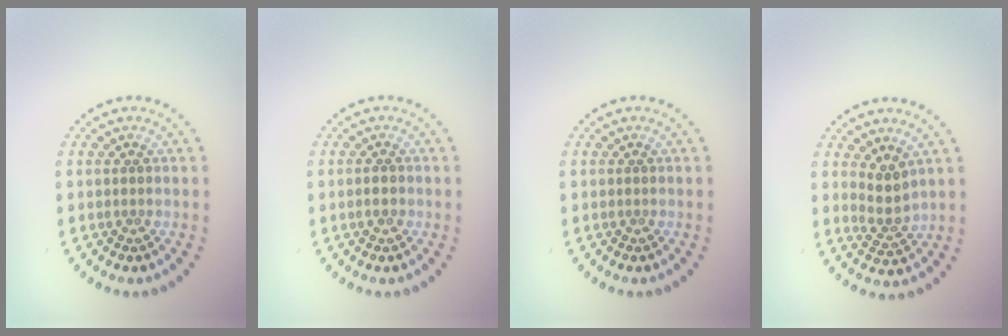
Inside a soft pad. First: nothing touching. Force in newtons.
{"total": 1.0, "press": 1.0, "slide": 0.3}
{"total": 0.0}
{"total": 2.3, "press": 1.7, "slide": 1.5}